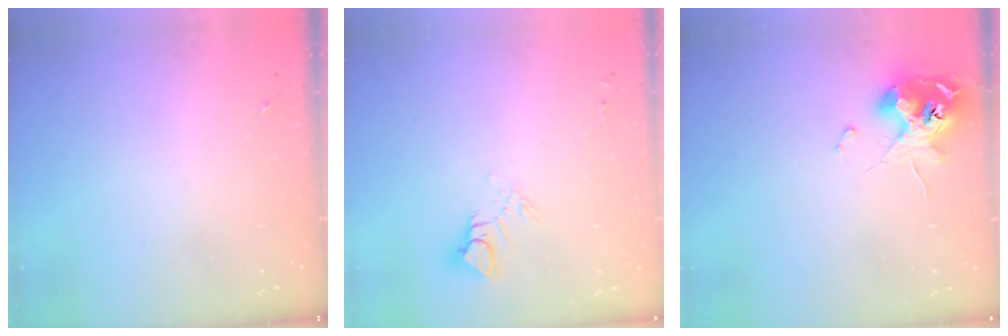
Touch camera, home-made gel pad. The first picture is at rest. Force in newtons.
{"total": 7.4, "press": 7.4, "slide": 0.8}
{"total": 11.8, "press": 11.7, "slide": 1.1}